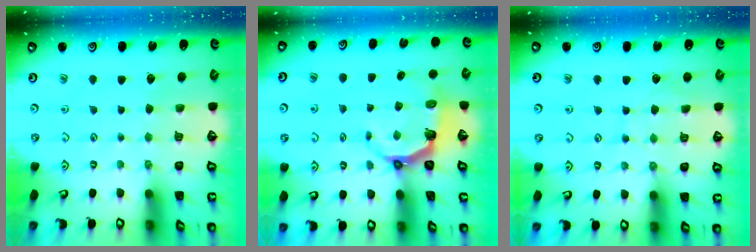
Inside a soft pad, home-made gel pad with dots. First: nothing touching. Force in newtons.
{"total": 5.6, "press": 4.0, "slide": 4.0}
{"total": 3.7, "press": 3.6, "slide": 0.4}